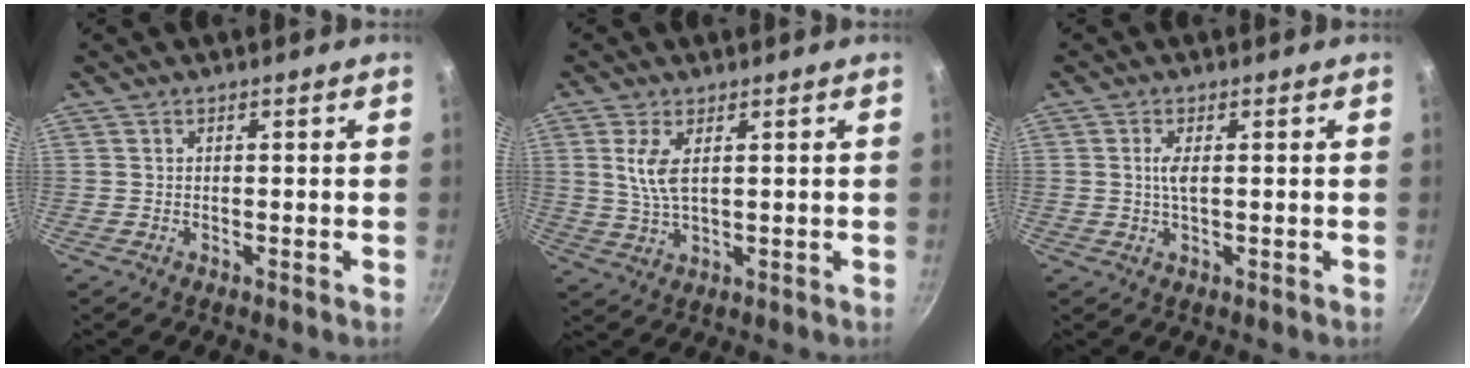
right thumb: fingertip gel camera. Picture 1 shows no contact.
{"total": 5.7, "force": [1.7, 2.5, 4.8], "torque": [-0.096, -0.009, 0.038]}
{"total": 2.4, "force": [0.4, 0.8, 2.3], "torque": [-0.052, 0.002, 0.009]}